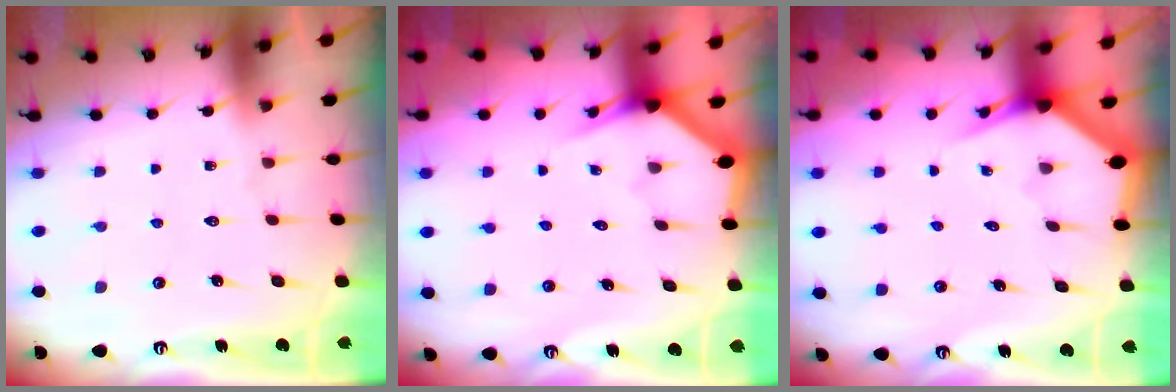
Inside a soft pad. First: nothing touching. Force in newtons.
{"total": 2.9, "press": 2.9, "slide": 0.1}
{"total": 3.0, "press": 3.0, "slide": 0.0}